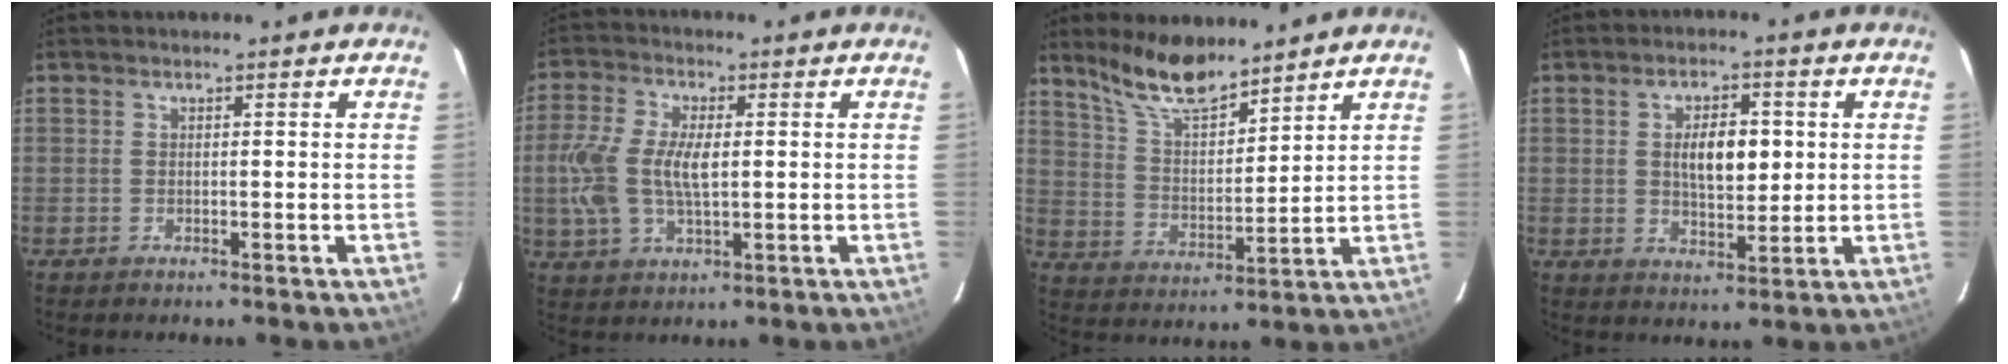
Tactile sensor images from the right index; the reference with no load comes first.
{"total": 10.4, "force": [0.2, 4.7, 9.3], "torque": [-0.199, 0.003, 0.002]}
{"total": 11.0, "force": [9.3, 2.7, 5.2], "torque": [-0.098, -0.001, 0.180]}
{"total": 7.7, "force": [1.2, 3.7, 6.6], "torque": [-0.114, 0.007, 0.025]}